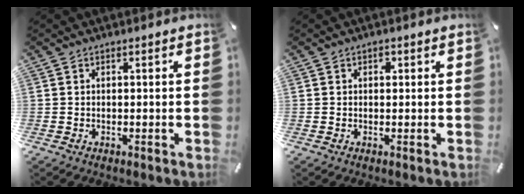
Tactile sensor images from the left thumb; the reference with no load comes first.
{"total": 1.2, "force": [0.4, 0.9, 0.8], "torque": [-0.009, 0.001, 0.004]}